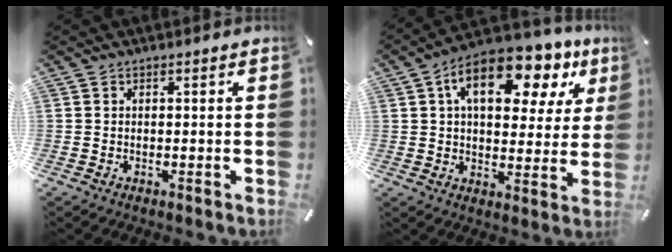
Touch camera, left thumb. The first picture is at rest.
{"total": 16.9, "force": [8.2, 9.1, 11.7], "torque": [-0.180, -0.030, 0.132]}